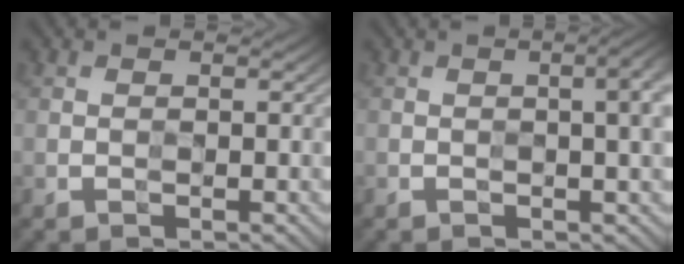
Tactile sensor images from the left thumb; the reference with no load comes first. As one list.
[{"total": 4.7, "force": [0.4, 1.3, 4.5], "torque": [-0.056, 0.006, 0.005]}]